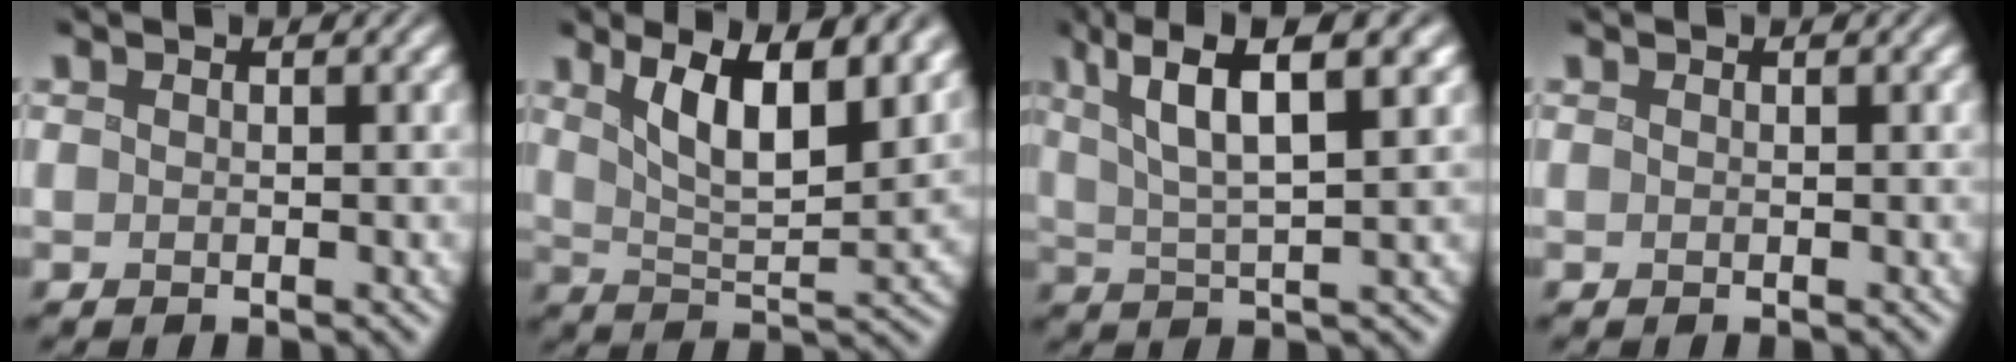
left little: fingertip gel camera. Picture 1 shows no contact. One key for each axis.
{"total": 7.9, "fx": 3.7, "fy": 2.6, "fz": 6.5, "tx": -0.112, "ty": 0.001, "tz": 0.060}
{"total": 8.1, "fx": 4.0, "fy": 1.8, "fz": 6.8, "tx": -0.118, "ty": 0.014, "tz": 0.071}
{"total": 0.0}